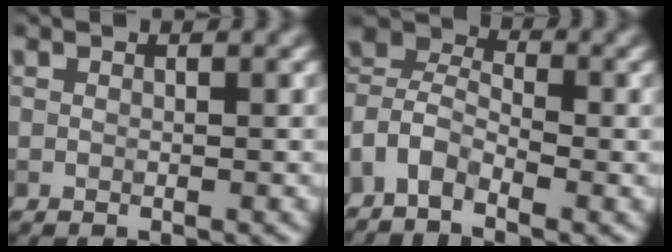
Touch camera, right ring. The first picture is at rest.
{"total": 4.6, "force": [-2.2, 2.7, 3.0], "torque": [-0.061, 0.002, -0.060]}